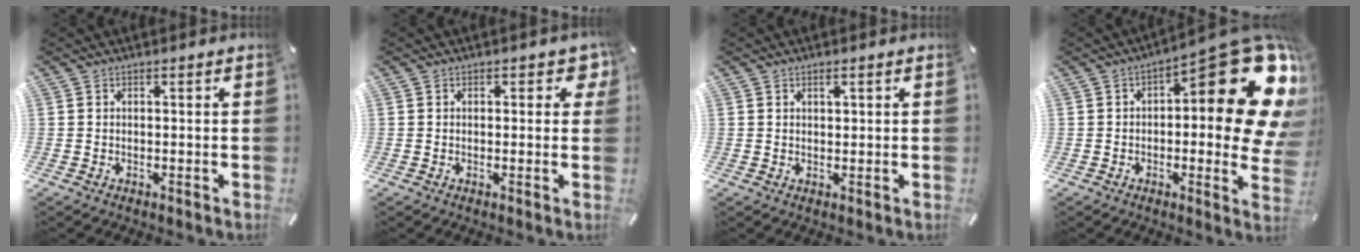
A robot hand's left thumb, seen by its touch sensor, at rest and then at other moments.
{"total": 3.0, "force": [0.9, 1.7, 2.3], "torque": [-0.024, -0.001, 0.010]}
{"total": 1.2, "force": [0.6, 0.6, 0.8], "torque": [-0.017, 0.002, 0.010]}
{"total": 24.4, "force": [8.9, 8.9, 20.9], "torque": [-0.249, -0.085, 0.152]}